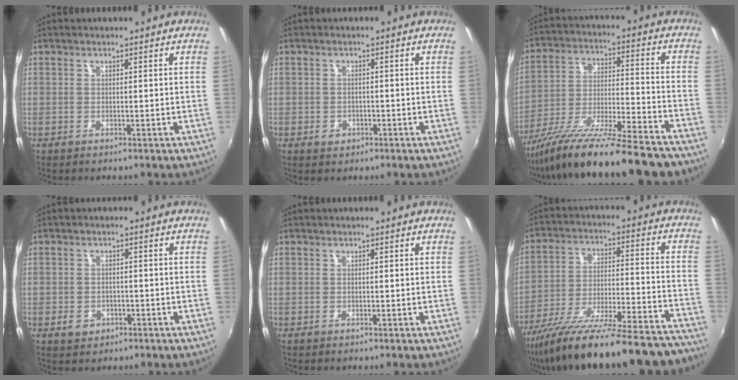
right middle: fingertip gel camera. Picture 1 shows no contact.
{"total": 2.2, "force": [-1.1, 1.8, 0.8], "torque": [-0.014, 0.000, -0.014]}
{"total": 22.9, "force": [-19.0, 2.2, 12.7], "torque": [-0.228, -0.055, -0.300]}
{"total": 3.2, "force": [-1.5, 2.5, 1.3], "torque": [-0.028, 0.001, -0.020]}
{"total": 0.0}
{"total": 30.6, "force": [-27.0, 4.0, 13.9], "torque": [-0.223, -0.061, -0.390]}